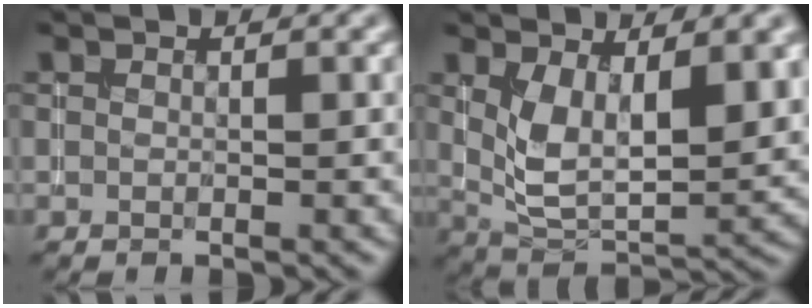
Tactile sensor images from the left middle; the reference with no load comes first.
{"total": 7.0, "force": [1.9, 3.4, 5.8], "torque": [-0.119, -0.015, 0.042]}